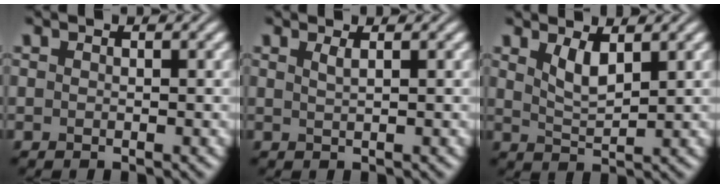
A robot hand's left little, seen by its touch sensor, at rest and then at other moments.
{"total": 1.1, "force": [0.6, 0.4, 0.9], "torque": [-0.008, 0.002, 0.007]}
{"total": 2.5, "force": [1.4, 0.7, 1.9], "torque": [-0.040, -0.008, 0.032]}